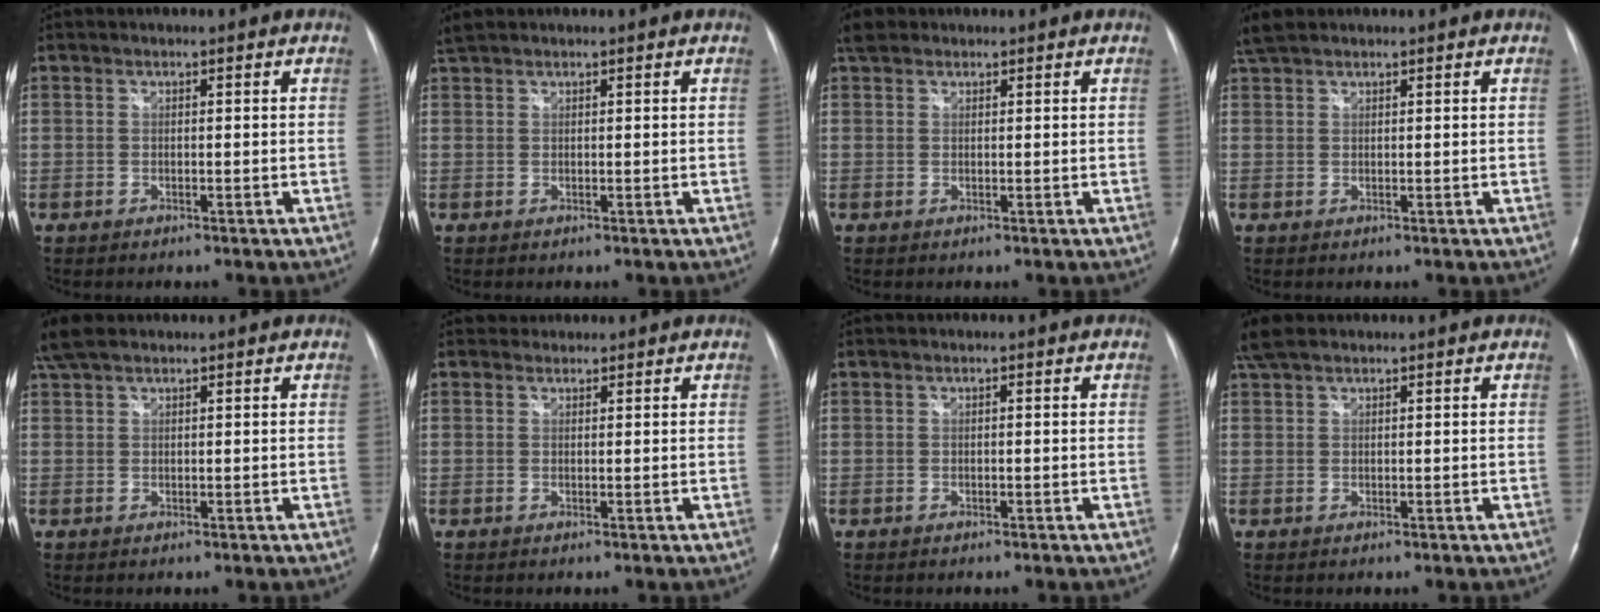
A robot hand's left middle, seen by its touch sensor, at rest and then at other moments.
{"total": 1.9, "force": [1.8, 0.3, 0.7], "torque": [-0.021, 0.019, 0.040]}
{"total": 2.6, "force": [2.0, 1.4, 0.8], "torque": [-0.024, 0.022, 0.036]}
{"total": 3.1, "force": [2.8, 0.8, 1.3], "torque": [-0.034, 0.019, 0.058]}
{"total": 4.2, "force": [3.4, 1.3, 2.1], "torque": [-0.053, 0.025, 0.071]}
{"total": 1.3, "force": [1.1, 0.5, -0.4], "torque": [0.005, 0.009, 0.017]}
{"total": 0.0}
{"total": 3.6, "force": [3.0, 1.1, 1.8], "torque": [-0.046, 0.024, 0.062]}